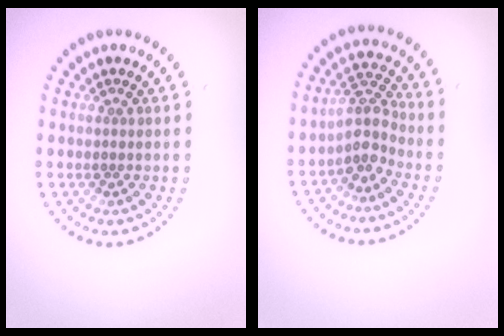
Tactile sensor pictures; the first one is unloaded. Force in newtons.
{"total": 3.0, "press": 2.3, "slide": 1.9}